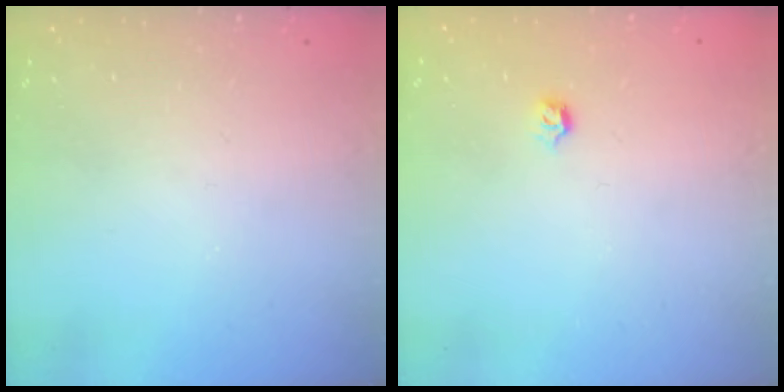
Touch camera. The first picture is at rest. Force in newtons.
{"total": 2.8, "press": 2.7, "slide": 0.8}